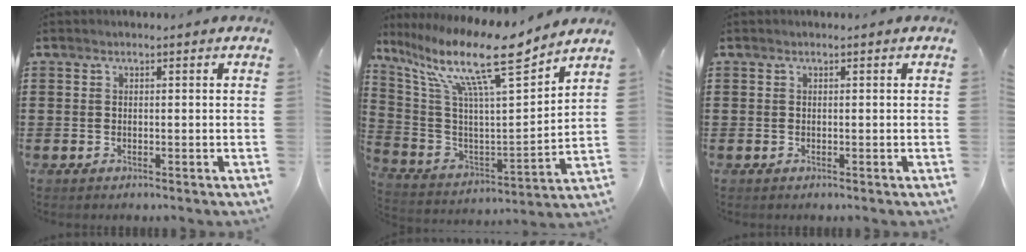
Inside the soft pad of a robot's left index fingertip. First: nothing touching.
{"total": 14.9, "force": [10.0, 2.2, 10.8], "torque": [-0.228, -0.053, 0.158]}
{"total": 0.0}